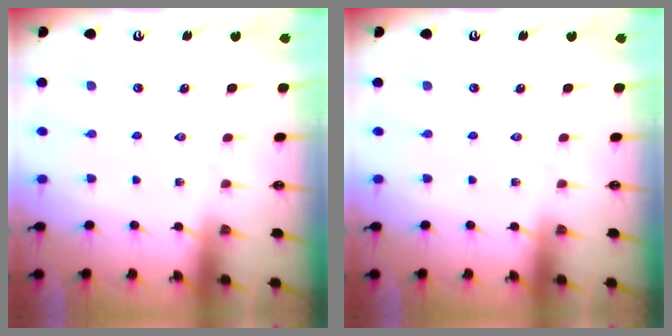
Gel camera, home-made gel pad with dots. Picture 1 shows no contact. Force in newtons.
{"total": 0.0}